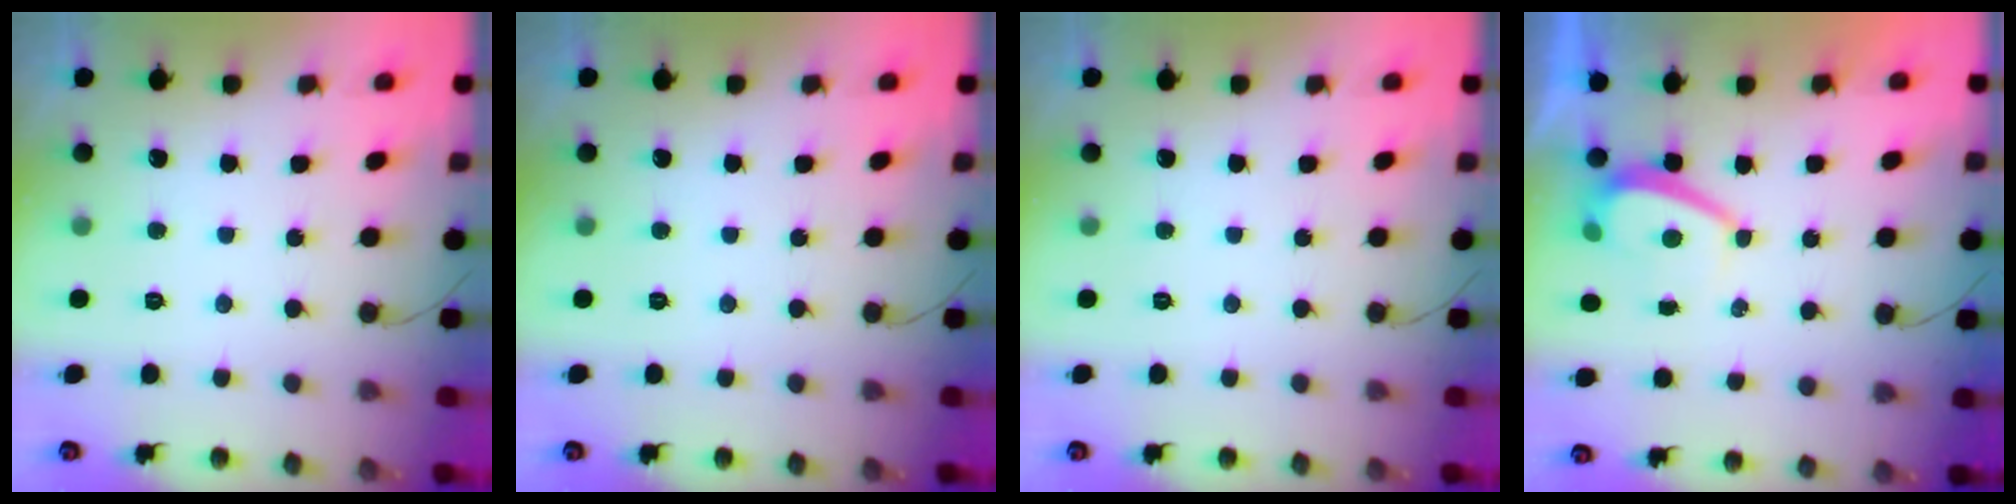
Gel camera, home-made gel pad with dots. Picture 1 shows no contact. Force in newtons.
{"total": 0.0}
{"total": 0.0}
{"total": 1.7, "press": 1.6, "slide": 0.6}